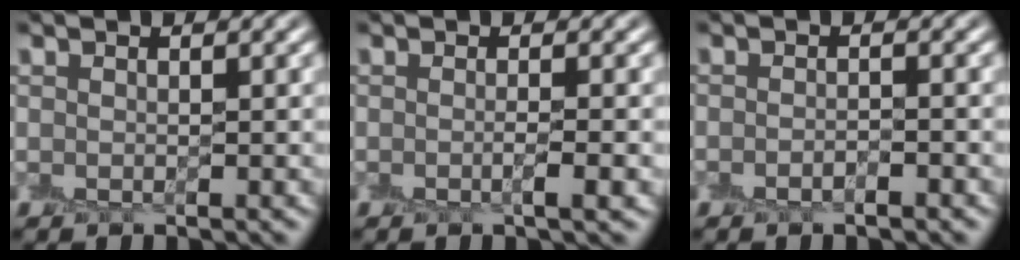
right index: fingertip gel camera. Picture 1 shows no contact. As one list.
[{"total": 1.2, "force": [-0.5, -0.1, 1.1], "torque": [-0.018, -0.002, -0.010]}, {"total": 1.1, "force": [-0.9, 0.1, 0.5], "torque": [-0.009, 0.001, -0.017]}]